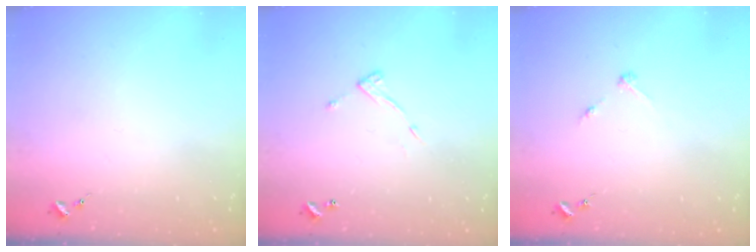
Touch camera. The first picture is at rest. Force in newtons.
{"total": 7.2, "press": 7.2, "slide": 0.5}
{"total": 2.7, "press": 2.7, "slide": 0.3}